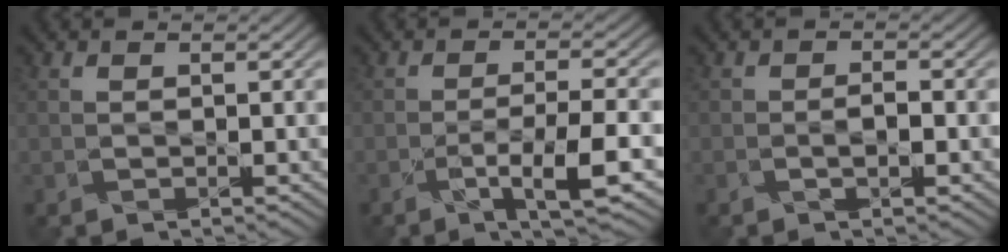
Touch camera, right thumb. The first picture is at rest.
{"total": 5.6, "force": [-3.0, 0.6, 4.7], "torque": [-0.078, 0.003, -0.055]}
{"total": 1.7, "force": [-0.9, 0.7, 1.2], "torque": [-0.018, 0.000, -0.020]}